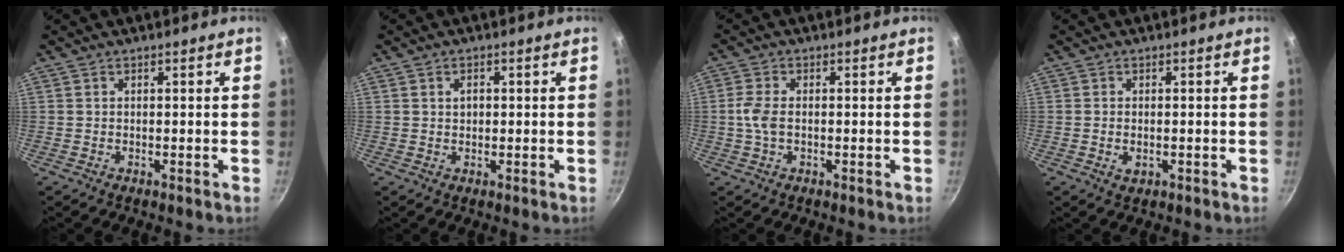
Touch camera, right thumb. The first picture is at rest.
{"total": 1.8, "force": [0.4, 1.3, 1.1], "torque": [-0.013, 0.004, 0.008]}
{"total": 3.9, "force": [-0.2, 2.3, 3.2], "torque": [-0.072, 0.005, -0.008]}
{"total": 2.0, "force": [-0.5, 1.2, 1.5], "torque": [-0.027, -0.002, -0.006]}